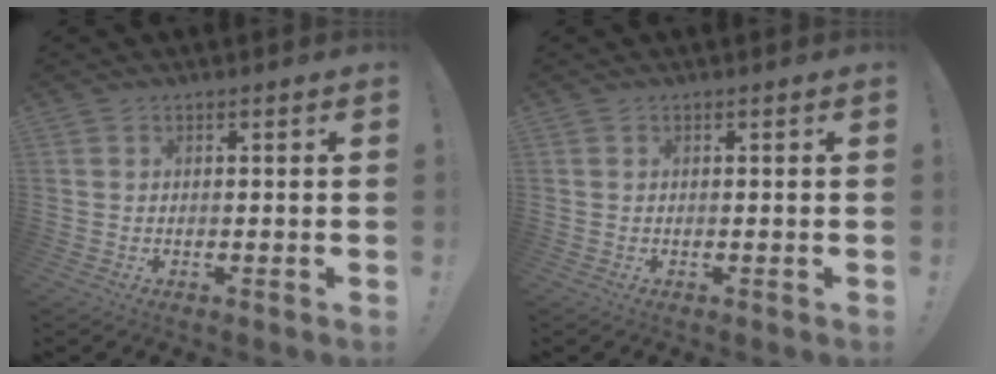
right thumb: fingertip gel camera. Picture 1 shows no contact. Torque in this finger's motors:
{"motor_torque": [0.00, 0.00, 0.00, 0.00, 0.00]}